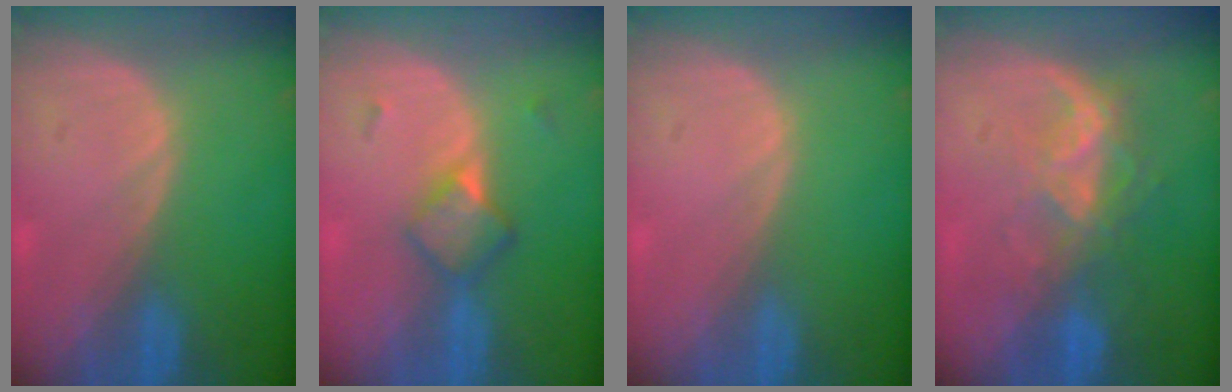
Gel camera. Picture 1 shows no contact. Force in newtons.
{"total": 4.8, "press": 4.2, "slide": 2.2}
{"total": 0.0}
{"total": 6.8, "press": 6.2, "slide": 2.8}